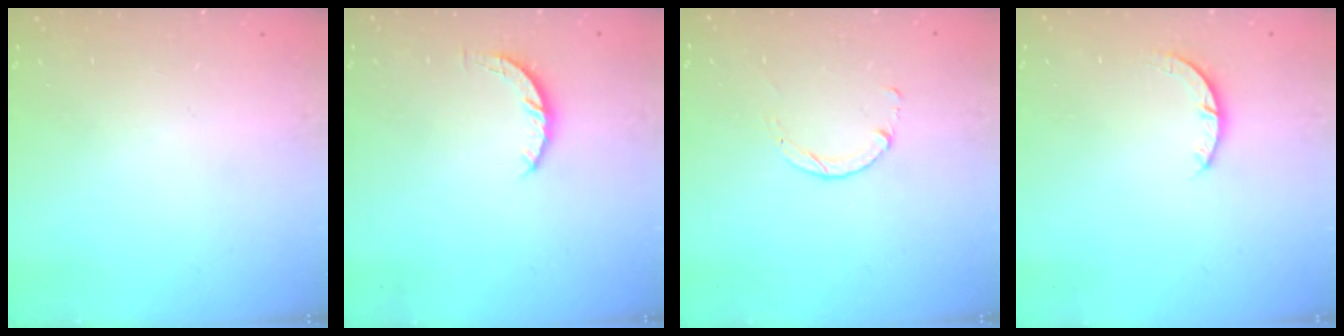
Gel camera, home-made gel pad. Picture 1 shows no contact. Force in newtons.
{"total": 4.3, "press": 4.3, "slide": 0.5}
{"total": 1.4, "press": 1.4, "slide": 0.2}
{"total": 2.9, "press": 2.9, "slide": 0.4}